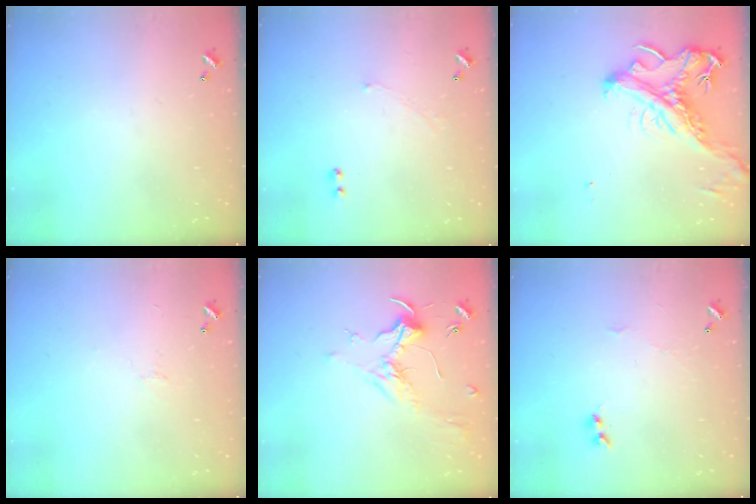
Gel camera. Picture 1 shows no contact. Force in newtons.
{"total": 1.0, "press": 0.7, "slide": 0.6}
{"total": 2.6, "press": 2.2, "slide": 1.4}
{"total": 0.6, "press": 0.4, "slide": 0.5}
{"total": 1.8, "press": 1.6, "slide": 0.9}
{"total": 1.9, "press": 1.8, "slide": 0.5}